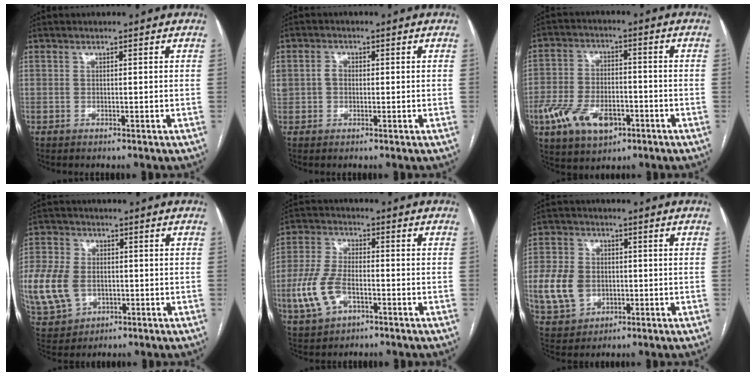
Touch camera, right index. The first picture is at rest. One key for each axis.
{"total": 3.3, "fx": 0.2, "fy": 2.7, "fz": 1.8, "tx": -0.047, "ty": 0.018, "tz": 0.007}
{"total": 12.1, "fx": -5.3, "fy": 6.7, "fz": 8.6, "tx": -0.169, "ty": 0.006, "tz": -0.087}
{"total": 29.1, "fx": -5.5, "fy": 24.1, "fz": 15.5, "tx": -0.488, "ty": 0.026, "tz": -0.074}
{"total": 9.6, "fx": -3.2, "fy": 5.2, "fz": 7.4, "tx": -0.178, "ty": 0.005, "tz": -0.057}
{"total": 13.8, "fx": -1.6, "fy": 11.2, "fz": 7.9, "tx": -0.206, "ty": 0.012, "tz": -0.011}